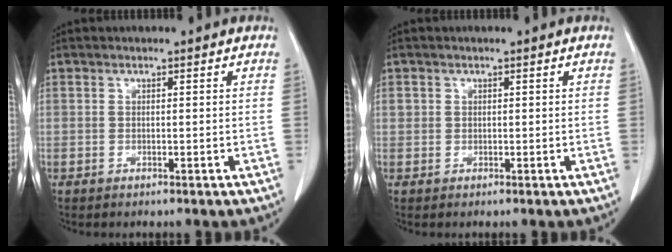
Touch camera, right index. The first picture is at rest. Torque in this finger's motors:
{"motor_torque": [0.09, 0.11, -0.02, -0.01]}